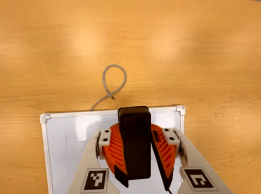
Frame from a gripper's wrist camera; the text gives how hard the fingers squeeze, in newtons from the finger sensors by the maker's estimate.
{"total": 10.9, "left": 11.0, "right": 10.7}